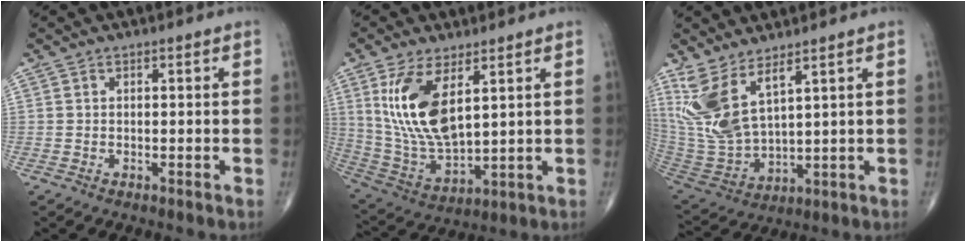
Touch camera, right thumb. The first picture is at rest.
{"total": 14.9, "force": [5.3, 6.6, 12.2], "torque": [-0.241, -0.025, 0.121]}
{"total": 12.1, "force": [6.9, 4.4, 8.9], "torque": [-0.195, -0.041, 0.163]}